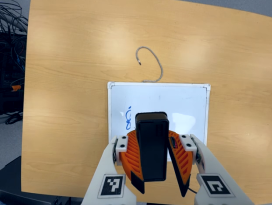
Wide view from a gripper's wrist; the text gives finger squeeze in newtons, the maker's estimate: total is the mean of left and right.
{"total": 11.2, "left": 11.2, "right": 11.2}